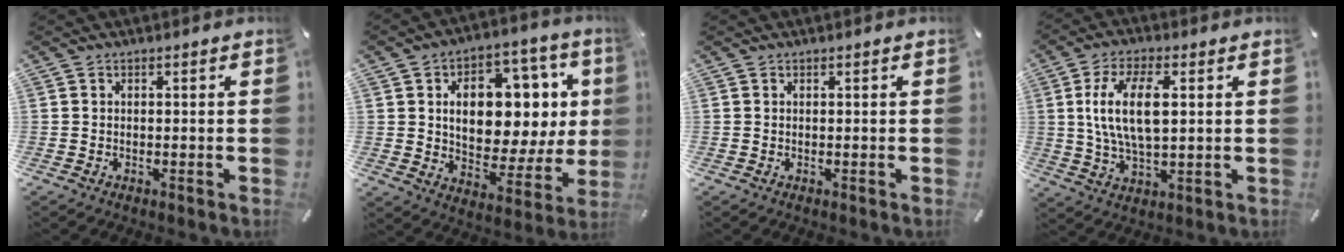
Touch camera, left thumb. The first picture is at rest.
{"total": 16.2, "force": [4.4, 10.9, 11.1], "torque": [-0.152, -0.025, 0.079]}
{"total": 0.0}
{"total": 12.1, "force": [2.4, 5.4, 10.6], "torque": [-0.214, -0.005, 0.035]}